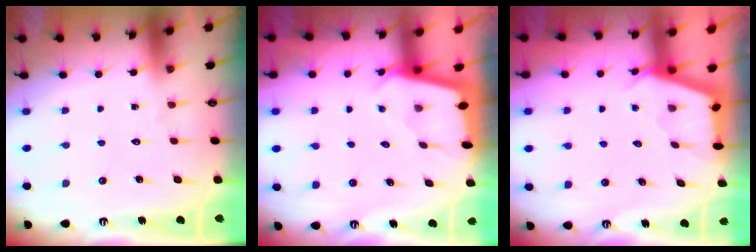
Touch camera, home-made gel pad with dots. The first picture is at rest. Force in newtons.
{"total": 1.8, "press": 1.8, "slide": 0.1}
{"total": 2.9, "press": 2.9, "slide": 0.3}